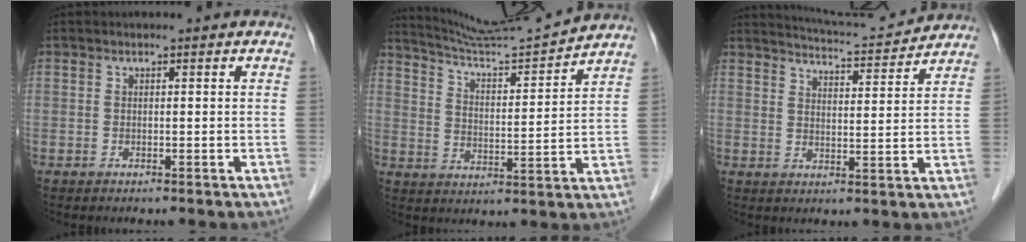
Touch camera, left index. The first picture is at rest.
{"total": 12.6, "force": [12.2, -2.1, 2.3], "torque": [-0.050, -0.020, 0.203]}
{"total": 9.9, "force": [9.7, -0.5, 1.5], "torque": [-0.038, 0.006, 0.143]}